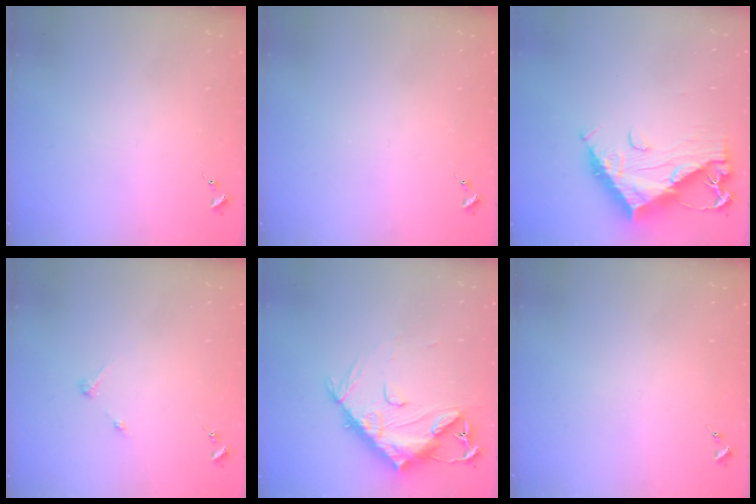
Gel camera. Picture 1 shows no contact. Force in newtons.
{"total": 0.0}
{"total": 13.6, "press": 13.6, "slide": 1.1}
{"total": 2.7, "press": 2.7, "slide": 0.3}
{"total": 14.3, "press": 14.2, "slide": 1.3}
{"total": 0.0}